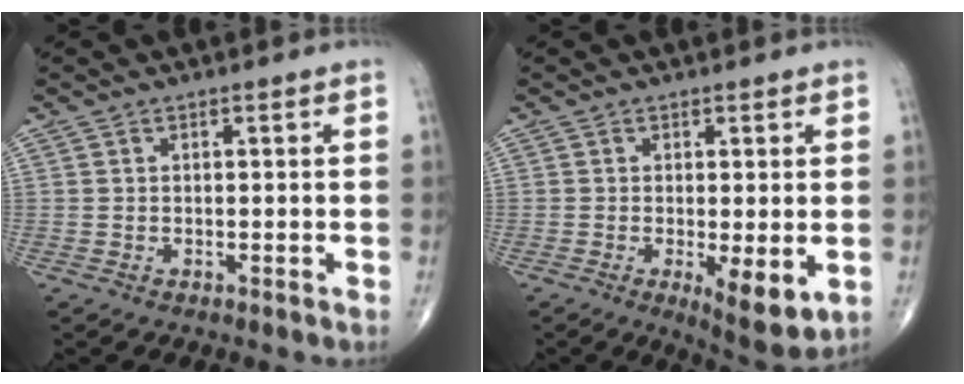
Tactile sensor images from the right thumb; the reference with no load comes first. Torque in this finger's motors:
{"motor_torque": [0.81, 1.00, 0.13, -0.28, 0.21]}